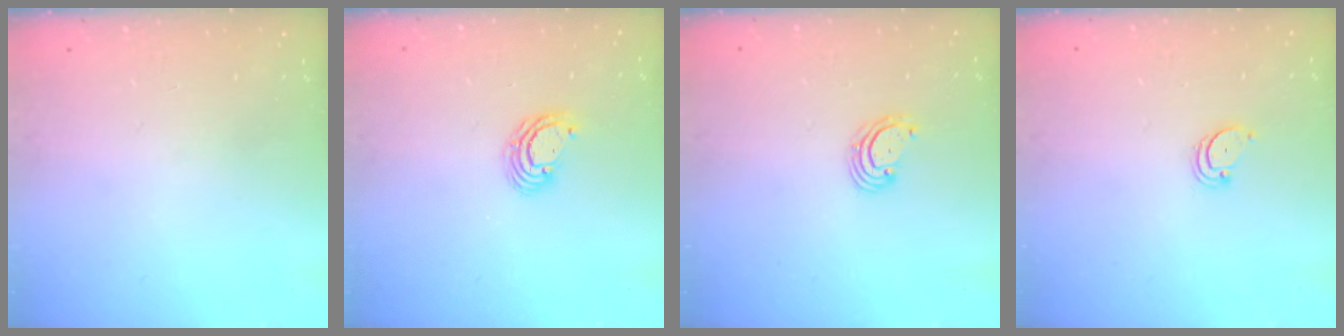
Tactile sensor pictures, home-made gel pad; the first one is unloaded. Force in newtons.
{"total": 4.4, "press": 4.4, "slide": 0.0}
{"total": 3.1, "press": 3.1, "slide": 0.6}
{"total": 1.8, "press": 1.8, "slide": 0.2}